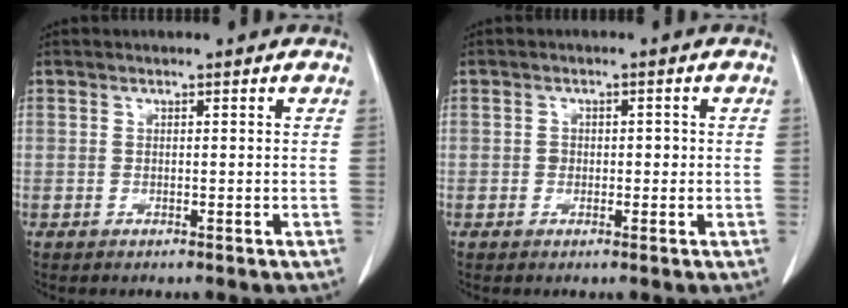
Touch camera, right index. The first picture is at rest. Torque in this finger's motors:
{"motor_torque": [0.12, -0.05, 0.00, 0.02]}